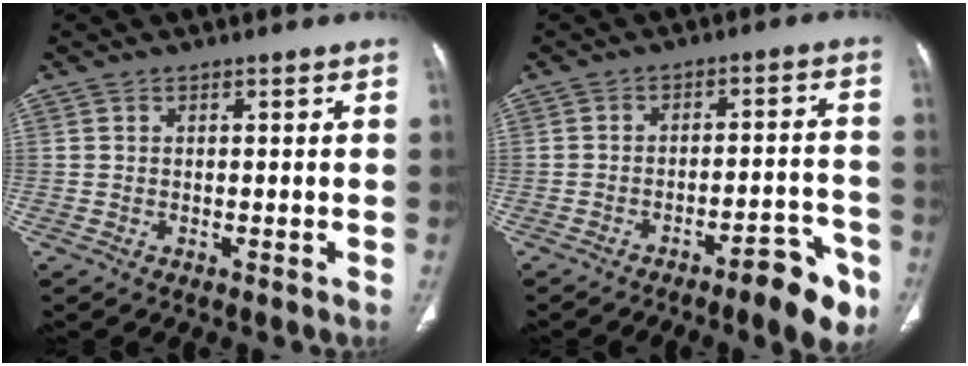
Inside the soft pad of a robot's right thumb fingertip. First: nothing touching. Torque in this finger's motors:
{"motor_torque": [1.26, 1.34, -0.09, -0.08, 0.24]}